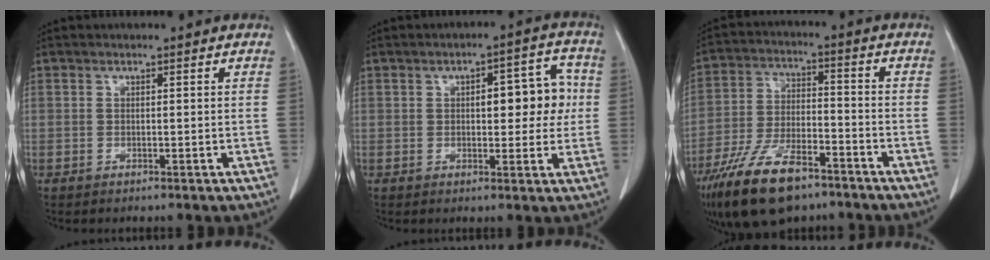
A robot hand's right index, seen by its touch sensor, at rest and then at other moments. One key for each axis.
{"total": 9.3, "fx": 0.9, "fy": 4.0, "fz": 8.3, "tx": -0.104, "ty": 0.033, "tz": 0.018}
{"total": 16.3, "fx": -11.0, "fy": 6.0, "fz": 10.3, "tx": -0.221, "ty": -0.017, "tz": -0.199}